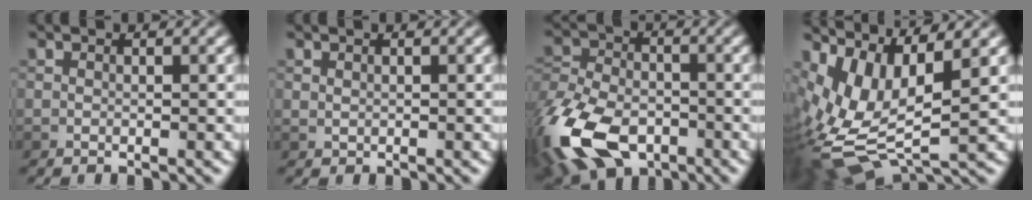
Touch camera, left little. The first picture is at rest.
{"total": 0.0}
{"total": 13.0, "force": [-7.3, 7.2, 7.9], "torque": [-0.186, -0.033, -0.147]}
{"total": 9.6, "force": [1.2, 4.6, 8.4], "torque": [-0.186, -0.017, 0.034]}